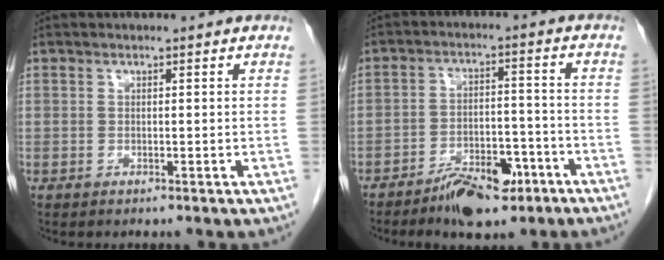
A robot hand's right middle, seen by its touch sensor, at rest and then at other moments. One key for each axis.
{"total": 8.5, "fx": -5.9, "fy": 3.4, "fz": 5.1, "tx": -0.082, "ty": 0.007, "tz": -0.093}